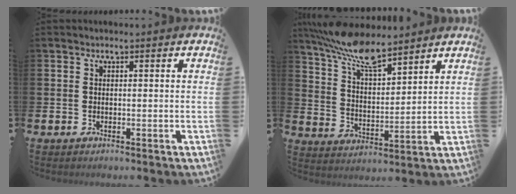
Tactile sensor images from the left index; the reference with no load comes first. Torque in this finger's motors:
{"motor_torque": [0.54, -0.99, 0.97, 0.21]}